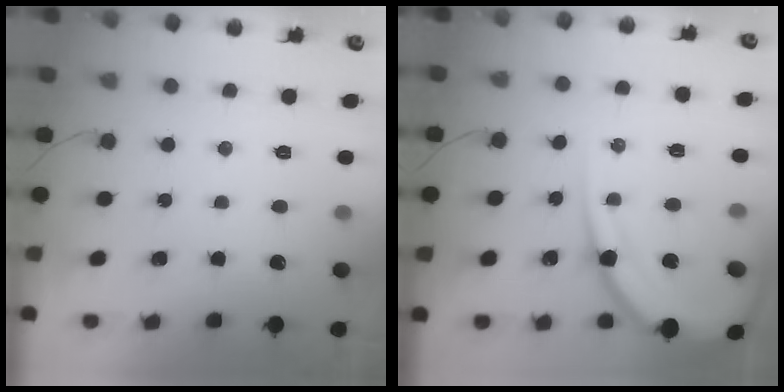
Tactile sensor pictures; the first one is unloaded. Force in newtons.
{"total": 14.1, "press": 14.0, "slide": 1.4}